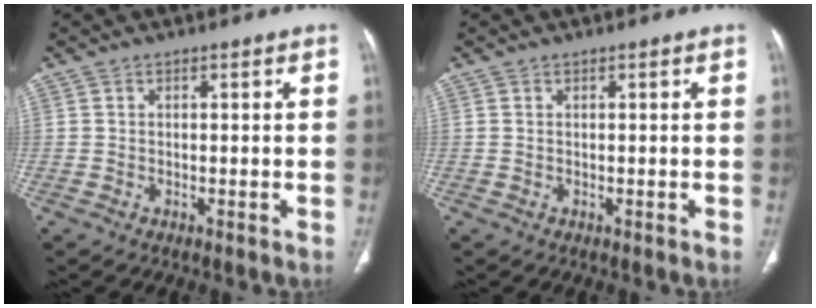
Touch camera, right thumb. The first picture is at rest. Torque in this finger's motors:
{"motor_torque": [-0.31, 0.03, 0.19, 0.17, -0.04]}